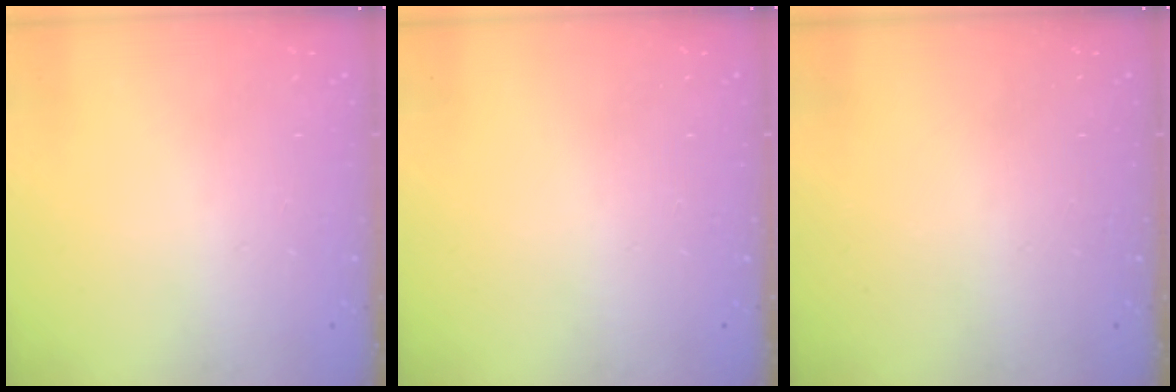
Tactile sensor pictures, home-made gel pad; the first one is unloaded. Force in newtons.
{"total": 0.0}
{"total": 0.0}